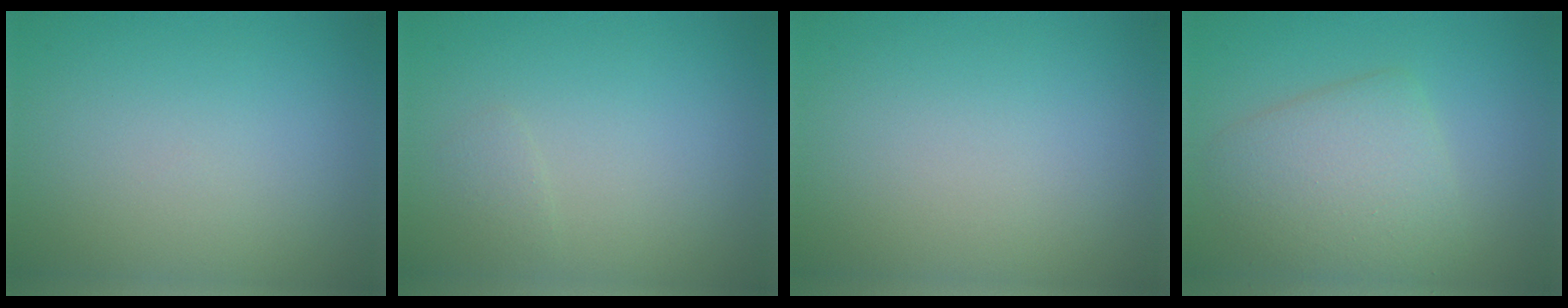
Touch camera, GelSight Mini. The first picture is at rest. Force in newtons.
{"total": 0.7, "press": 0.7, "slide": 0.1}
{"total": 0.0}
{"total": 5.1, "press": 5.1, "slide": 0.1}